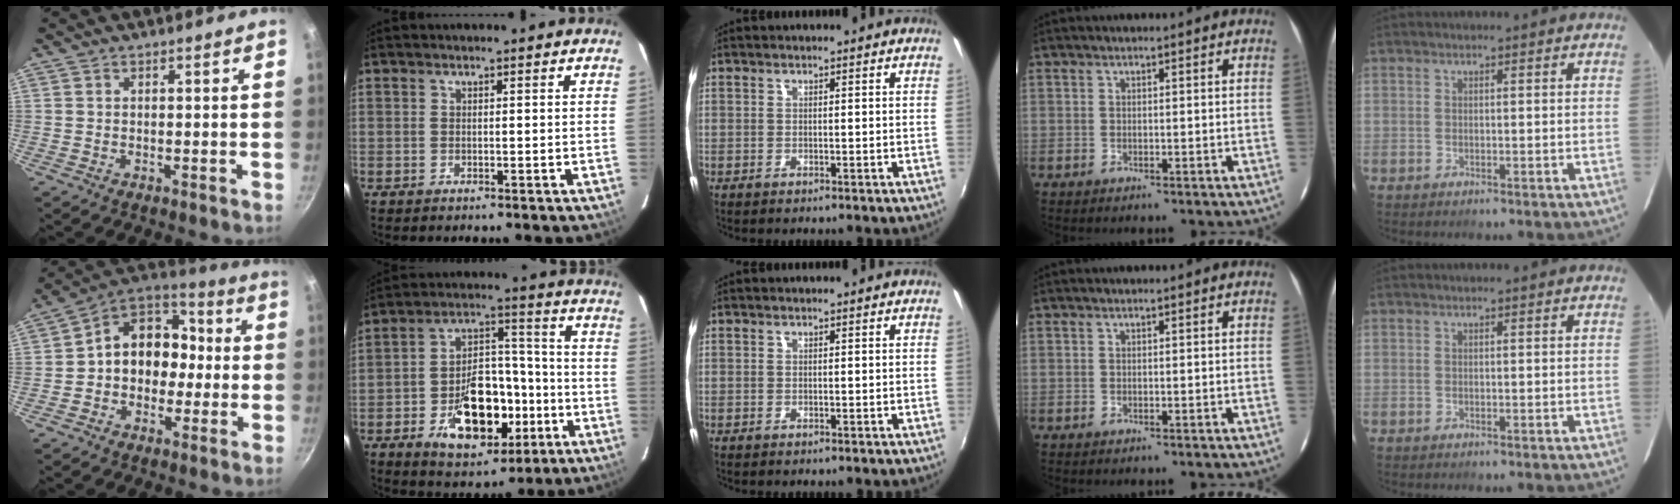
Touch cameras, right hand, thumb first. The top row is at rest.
{"thumb": {"total": 13.5, "force": [-0.9, 11.0, 7.9], "torque": [-0.068, 0.051, -0.037]}, "index": {"total": 16.8, "force": [-6.4, 10.0, 11.9], "torque": [-0.216, 0.026, -0.082]}}